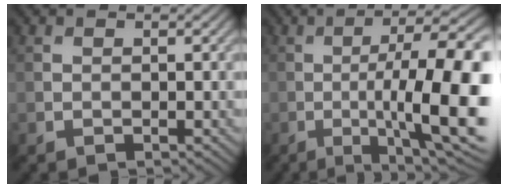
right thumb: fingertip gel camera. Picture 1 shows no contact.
{"total": 17.7, "force": [-3.1, 4.9, 16.7], "torque": [-0.238, -0.011, -0.037]}